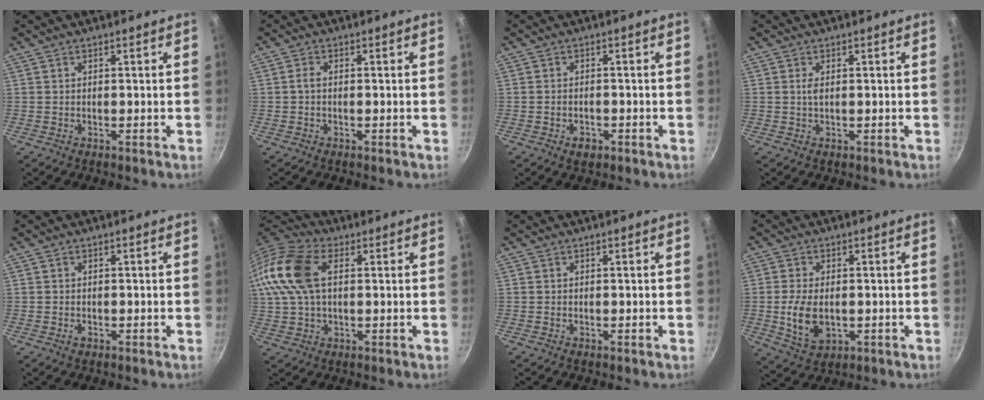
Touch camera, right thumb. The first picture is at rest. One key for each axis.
{"total": 1.4, "fx": -0.2, "fy": 0.6, "fz": 1.3, "tx": -0.035, "ty": 0.007, "tz": -0.007}
{"total": 2.6, "fx": -1.4, "fy": 1.7, "fz": 1.5, "tx": -0.023, "ty": 0.010, "tz": -0.019}
{"total": 1.3, "fx": 0.2, "fy": 0.6, "fz": 1.1, "tx": -0.024, "ty": 0.000, "tz": 0.004}
{"total": 1.0, "fx": -0.5, "fy": 0.7, "fz": 0.5, "tx": -0.008, "ty": 0.000, "tz": -0.009}
{"total": 16.9, "fx": 3.4, "fy": 10.3, "fz": 13.0, "tx": -0.272, "ty": 0.027, "tz": 0.051}
{"total": 0.0}
{"total": 8.2, "fx": -0.8, "fy": 5.1, "fz": 6.4, "tx": -0.123, "ty": -0.003, "tz": -0.007}